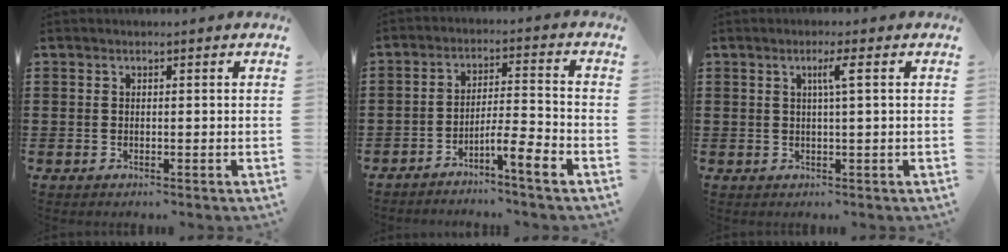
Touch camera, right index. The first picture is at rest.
{"total": 5.9, "force": [-4.3, 0.2, 4.0], "torque": [-0.068, -0.003, -0.081]}
{"total": 2.6, "force": [0.6, -0.2, 2.5], "torque": [-0.048, -0.001, 0.007]}